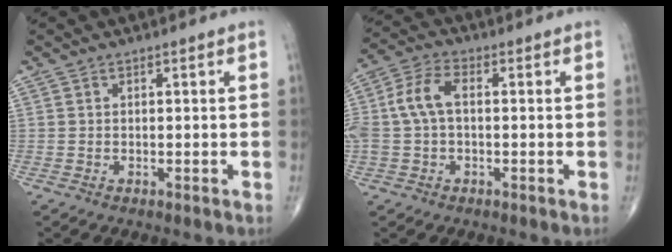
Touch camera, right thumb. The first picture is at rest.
{"total": 8.2, "force": [0.4, 4.8, 6.6], "torque": [-0.154, 0.028, 0.004]}